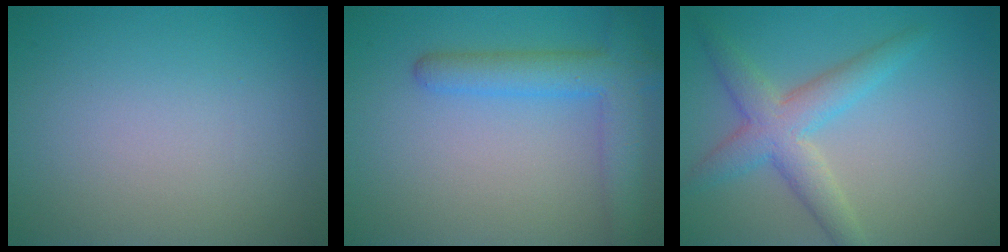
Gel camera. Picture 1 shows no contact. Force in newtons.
{"total": 4.7, "press": 4.7, "slide": 0.3}
{"total": 4.4, "press": 4.4, "slide": 0.1}